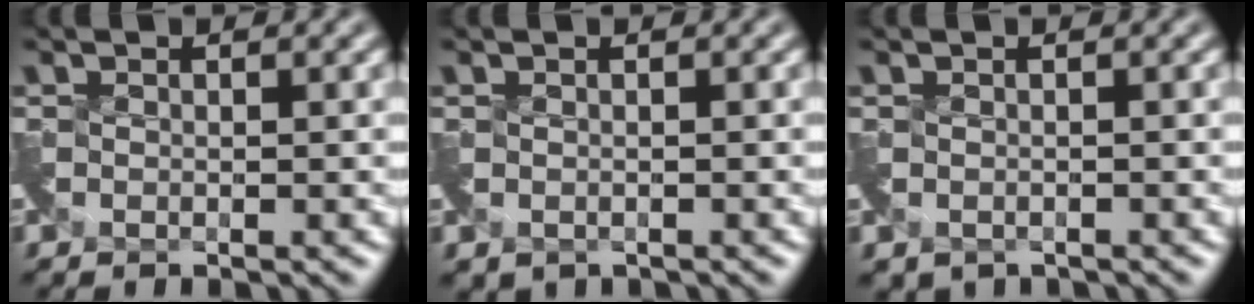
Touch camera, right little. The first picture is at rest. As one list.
[{"total": 1.5, "force": [-0.4, 1.1, 0.9], "torque": [-0.021, -0.012, -0.005]}, {"total": 1.8, "force": [-0.9, 1.3, 0.9], "torque": [-0.021, -0.017, -0.012]}]